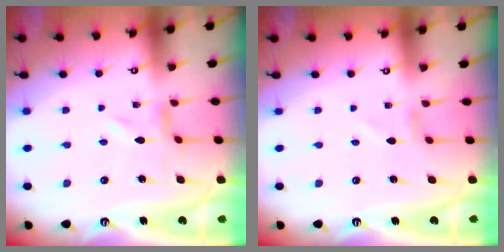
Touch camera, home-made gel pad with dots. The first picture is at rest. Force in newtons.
{"total": 1.1, "press": 1.1, "slide": 0.1}